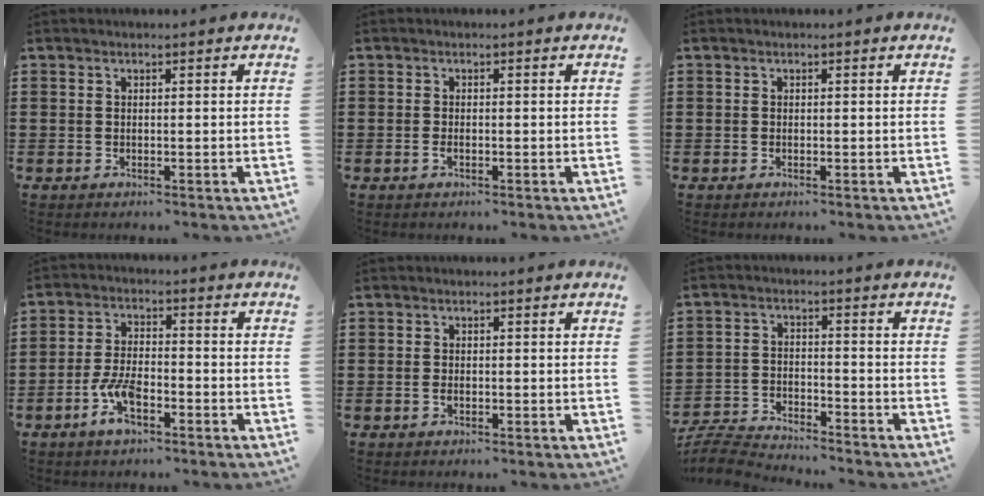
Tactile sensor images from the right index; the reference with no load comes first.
{"total": 0.9, "force": [-0.4, 0.4, 0.8], "torque": [-0.016, -0.004, -0.006]}
{"total": 0.0}
{"total": 6.1, "force": [-3.1, 2.4, 4.6], "torque": [-0.113, -0.005, -0.062]}
{"total": 0.9, "force": [-0.3, 0.5, 0.7], "torque": [-0.015, -0.002, -0.005]}
{"total": 4.9, "force": [-4.9, 0.3, 0.6], "torque": [-0.033, -0.003, -0.104]}